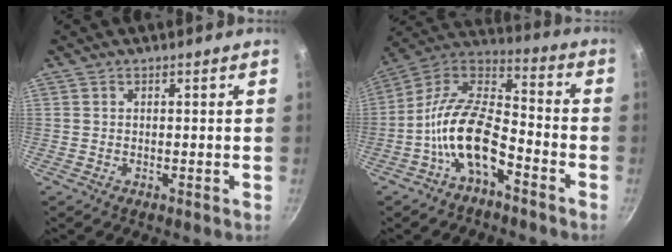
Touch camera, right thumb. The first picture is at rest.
{"total": 15.3, "force": [-6.6, 7.6, 11.5], "torque": [-0.201, 0.066, -0.147]}